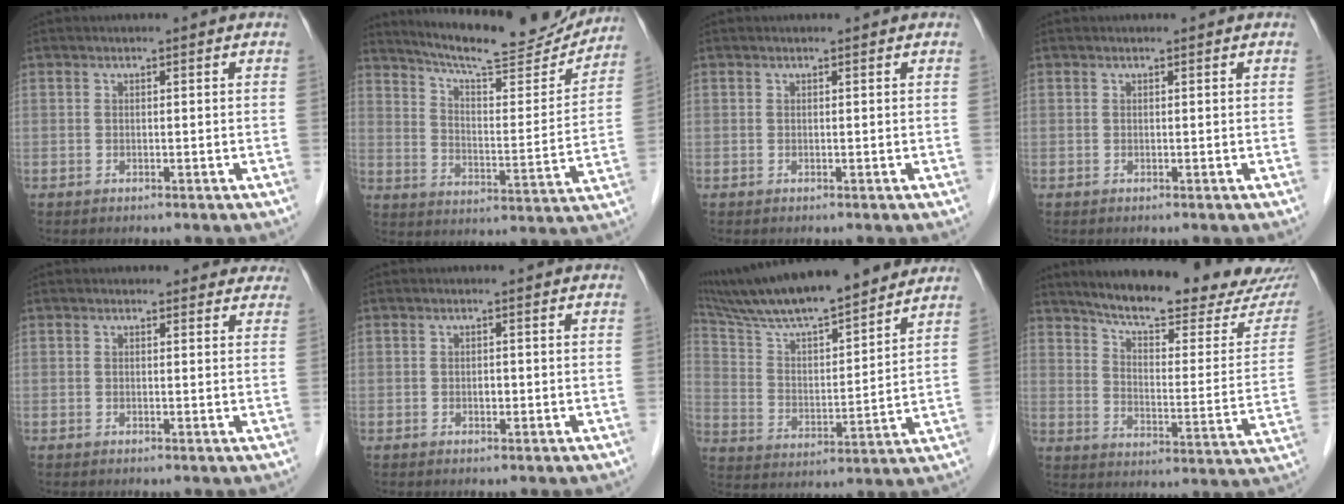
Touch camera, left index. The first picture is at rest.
{"total": 18.8, "force": [17.5, 2.1, 6.3], "torque": [-0.102, -0.031, 0.245]}
{"total": 0.0}
{"total": 0.0}
{"total": 4.4, "force": [4.0, 1.7, 0.3], "torque": [0.018, -0.004, 0.024]}
{"total": 0.7, "force": [-0.2, 0.5, 0.5], "torque": [-0.009, 0.000, -0.005]}
{"total": 19.2, "force": [16.7, 2.2, 9.2], "torque": [-0.162, 0.019, 0.276]}
{"total": 23.2, "force": [20.3, 3.6, 10.6], "torque": [-0.148, -0.044, 0.261]}